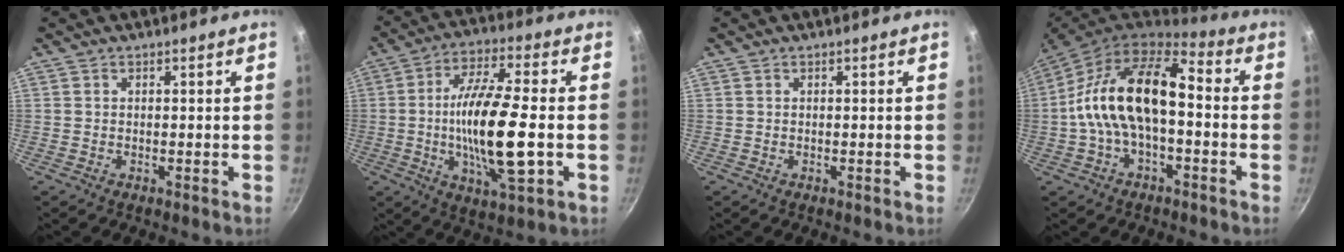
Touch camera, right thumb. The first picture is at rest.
{"total": 17.9, "force": [-2.2, 5.1, 17.0], "torque": [-0.311, 0.011, -0.045]}
{"total": 0.0}
{"total": 17.2, "force": [-1.1, 9.1, 14.5], "torque": [-0.246, 0.050, -0.035]}